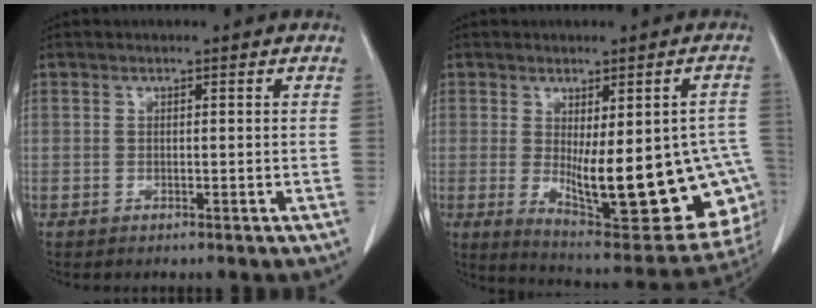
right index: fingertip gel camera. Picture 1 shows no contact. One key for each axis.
{"total": 22.0, "fx": -3.9, "fy": 7.0, "fz": 20.5, "tx": -0.195, "ty": -0.008, "tz": -0.028}